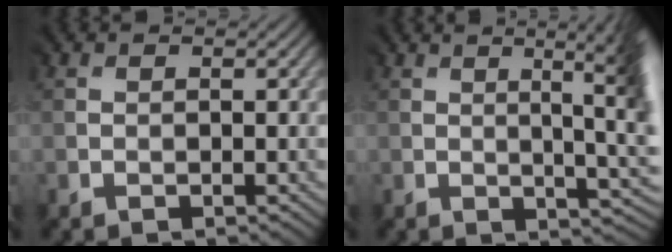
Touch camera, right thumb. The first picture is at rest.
{"total": 8.9, "force": [1.1, 2.4, 8.5], "torque": [-0.073, 0.025, 0.013]}